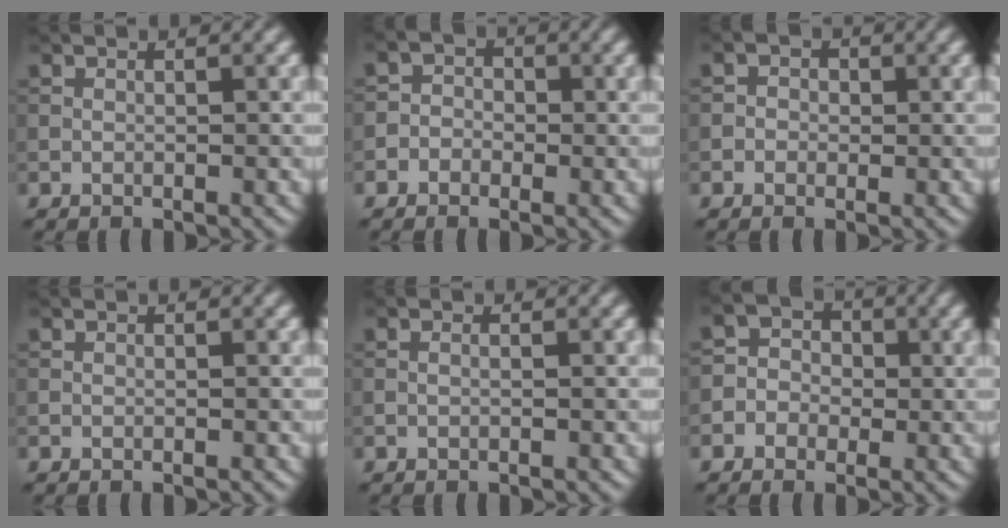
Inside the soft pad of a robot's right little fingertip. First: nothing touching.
{"total": 2.1, "force": [-0.6, 1.9, 0.6], "torque": [0.010, 0.009, -0.030]}
{"total": 1.7, "force": [0.1, 1.6, 0.7], "torque": [0.005, 0.003, -0.017]}
{"total": 0.0}
{"total": 0.7, "force": [0.2, 0.4, 0.5], "torque": [-0.005, -0.008, -0.002]}
{"total": 3.4, "force": [-0.7, 3.2, 0.9], "torque": [0.008, 0.015, -0.036]}